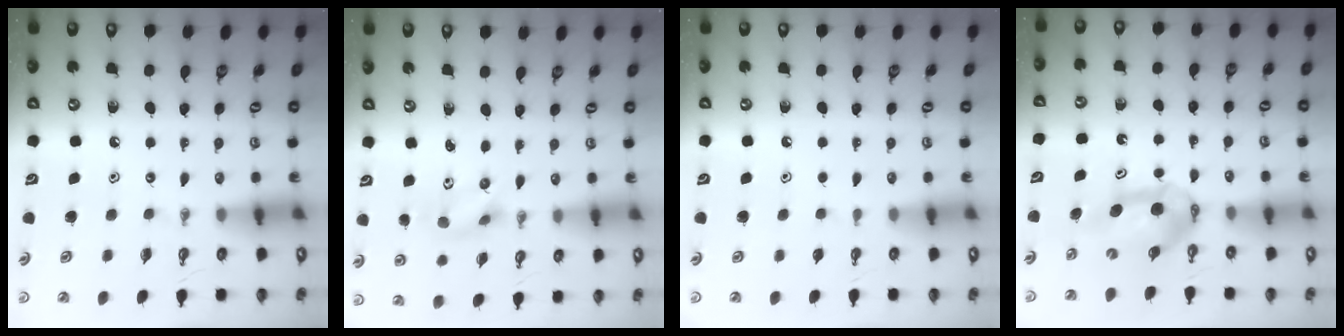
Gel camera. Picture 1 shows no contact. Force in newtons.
{"total": 2.3, "press": 2.2, "slide": 0.8}
{"total": 0.9, "press": 0.1, "slide": 0.9}
{"total": 6.0, "press": 6.0, "slide": 0.8}